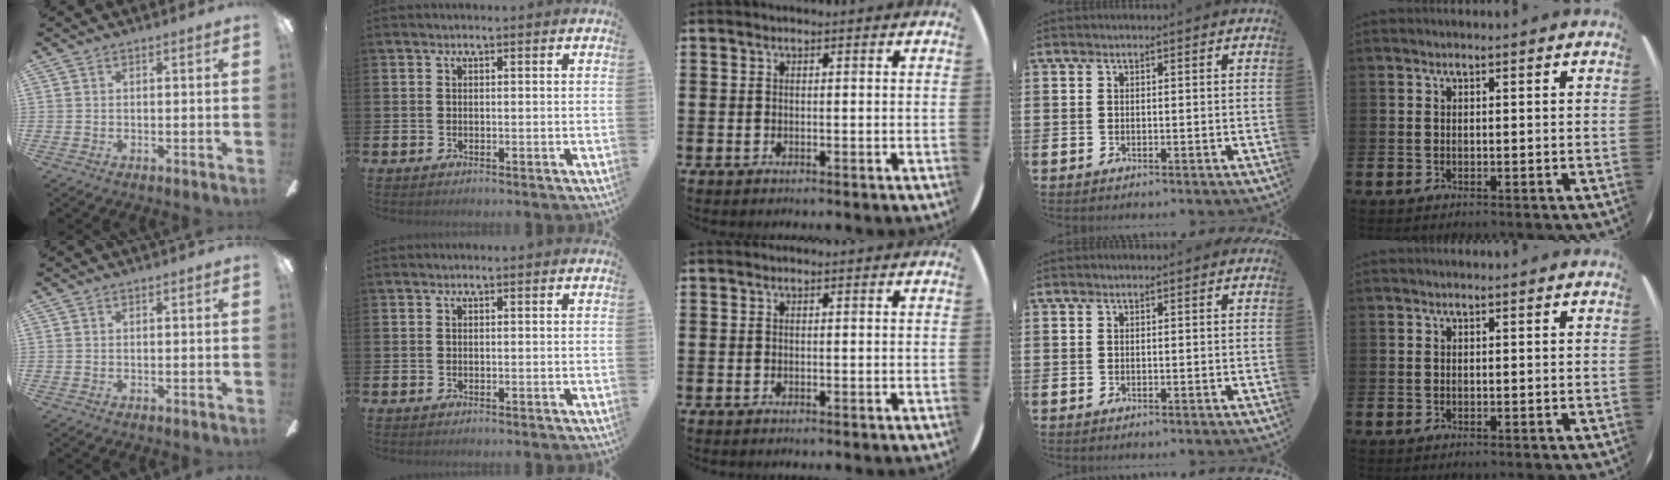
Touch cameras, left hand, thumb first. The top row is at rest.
{}